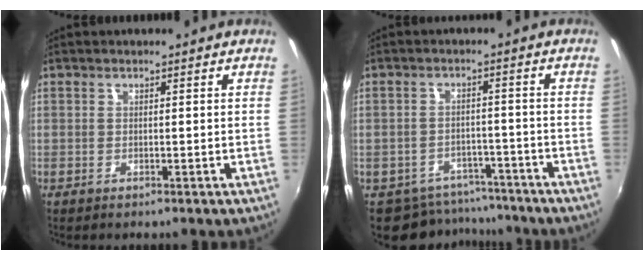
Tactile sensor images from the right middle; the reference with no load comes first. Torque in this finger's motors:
{"motor_torque": [0.42, -0.53, 0.00, -0.02]}